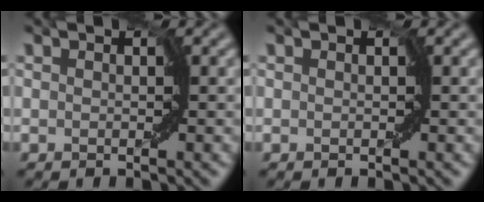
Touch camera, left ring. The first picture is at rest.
{"total": 0.0}